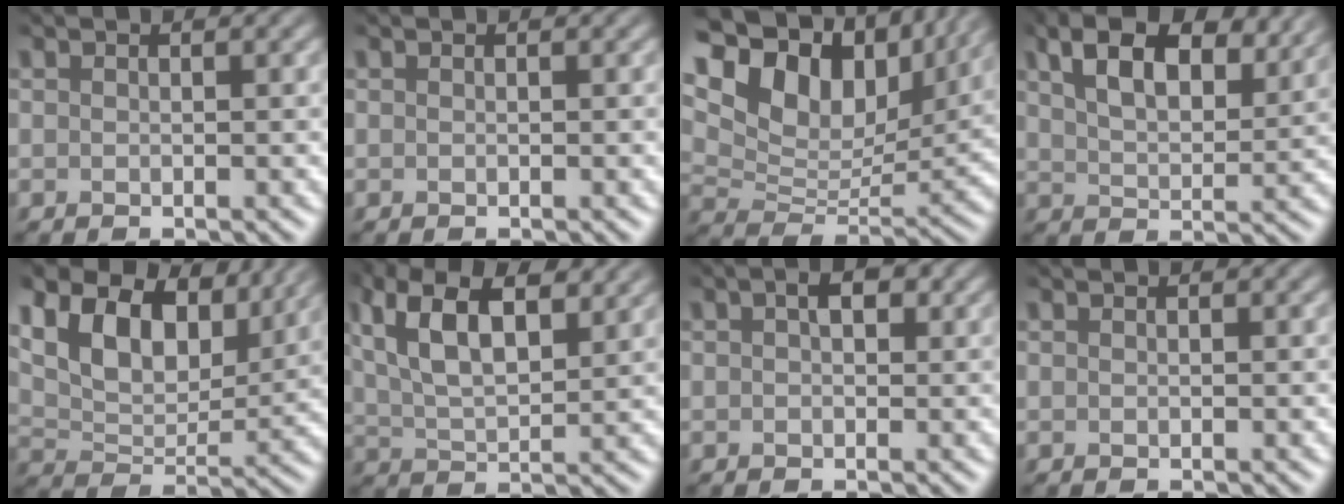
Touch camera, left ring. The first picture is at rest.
{"total": 0.0}
{"total": 14.1, "force": [7.7, 7.8, 8.9], "torque": [-0.168, 0.026, 0.135]}
{"total": 6.8, "force": [4.2, 3.1, 4.4], "torque": [-0.078, 0.007, 0.070]}
{"total": 9.5, "force": [5.2, 5.4, 5.8], "torque": [-0.111, 0.006, 0.083]}
{"total": 7.8, "force": [3.9, 3.4, 5.8], "torque": [-0.114, 0.012, 0.070]}
{"total": 1.8, "force": [0.5, 0.9, 1.4], "torque": [-0.021, 0.006, 0.005]}
{"total": 0.0}